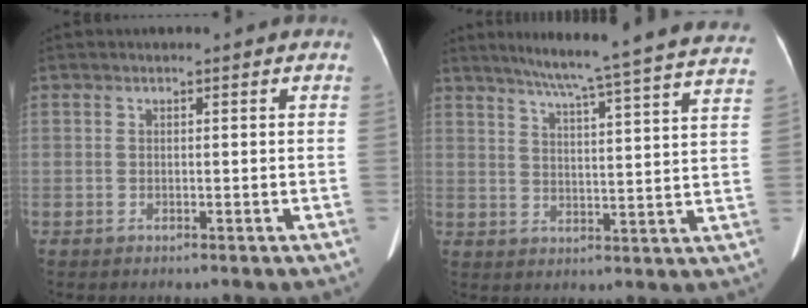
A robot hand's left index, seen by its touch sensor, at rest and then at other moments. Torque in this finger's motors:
{"motor_torque": [0.19, -0.51, 0.02, 0.04]}